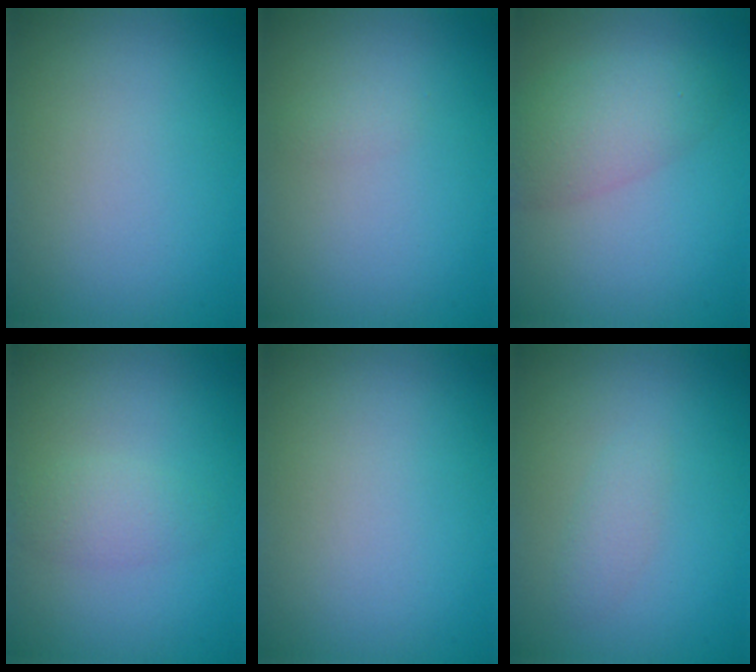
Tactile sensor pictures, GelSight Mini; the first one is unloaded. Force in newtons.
{"total": 0.6, "press": 0.6, "slide": 0.0}
{"total": 4.2, "press": 4.2, "slide": 0.2}
{"total": 1.8, "press": 1.8, "slide": 0.1}
{"total": 0.0}
{"total": 1.2, "press": 1.2, "slide": 0.0}